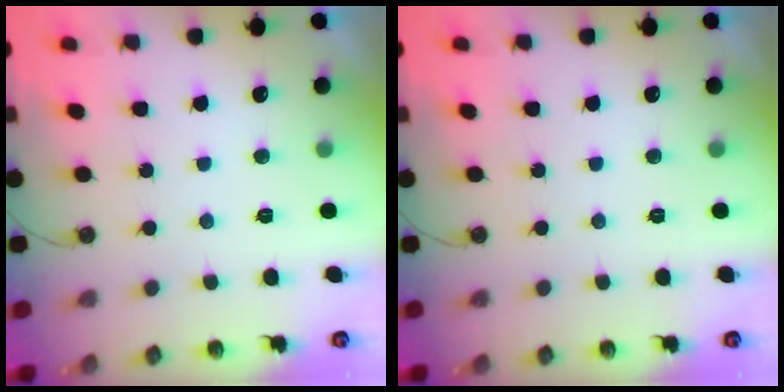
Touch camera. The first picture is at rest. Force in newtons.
{"total": 0.0}